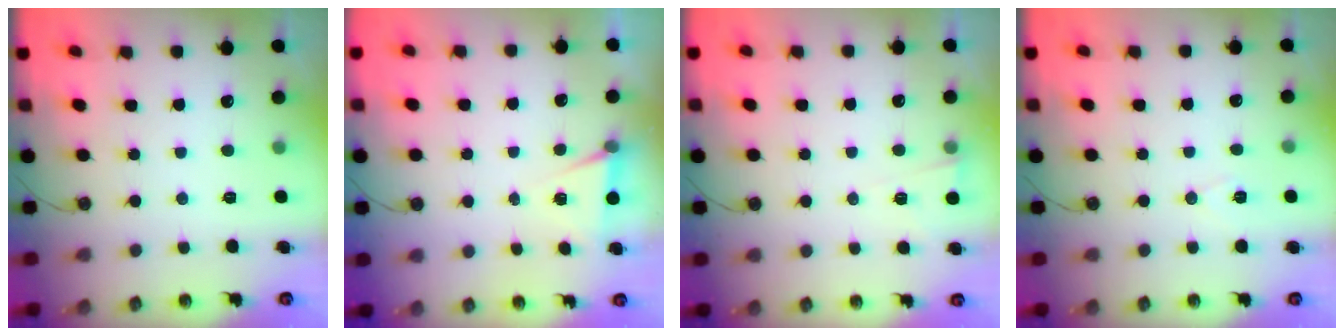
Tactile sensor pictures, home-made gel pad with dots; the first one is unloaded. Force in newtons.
{"total": 4.9, "press": 2.1, "slide": 4.5}
{"total": 3.0, "press": 2.8, "slide": 1.1}
{"total": 7.0, "press": 5.3, "slide": 4.5}